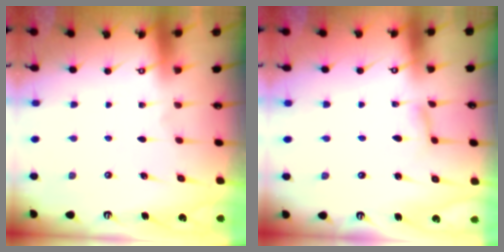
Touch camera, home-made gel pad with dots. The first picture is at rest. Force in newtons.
{"total": 2.8, "press": 2.8, "slide": 0.2}